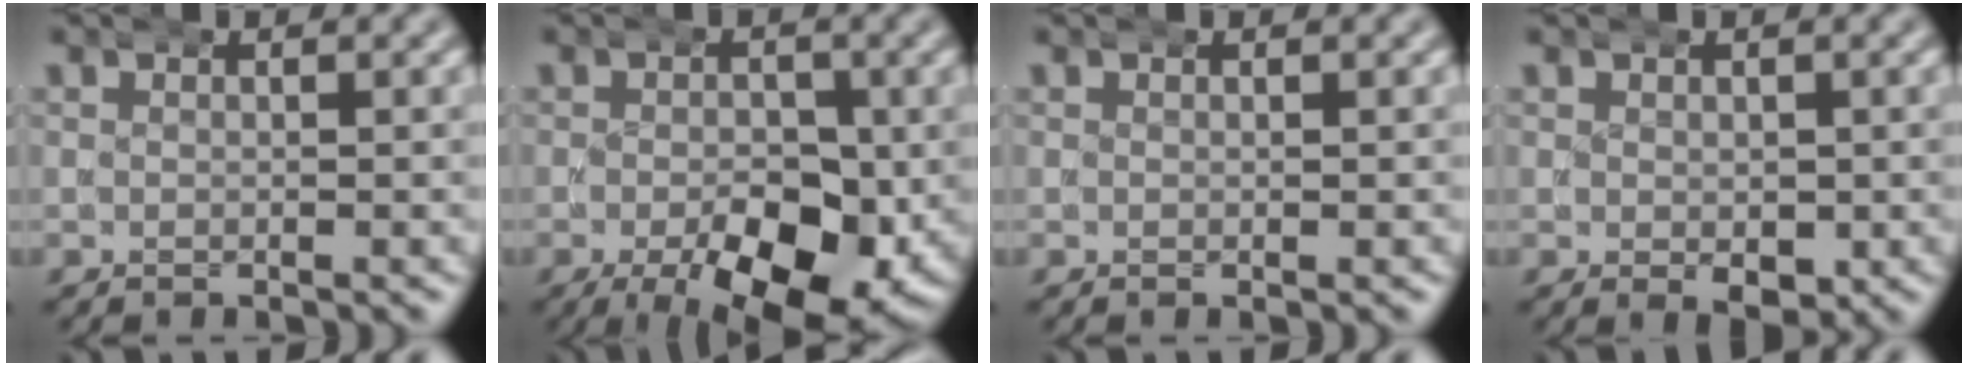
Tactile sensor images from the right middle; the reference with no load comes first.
{"total": 10.7, "force": [-3.8, 5.5, 8.3], "torque": [-0.127, -0.039, -0.041]}
{"total": 0.0}
{"total": 2.8, "force": [-0.9, 1.6, 2.2], "torque": [-0.032, -0.018, -0.006]}